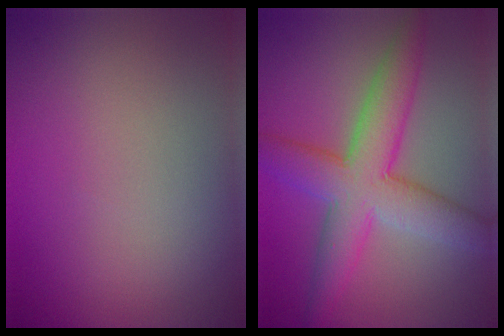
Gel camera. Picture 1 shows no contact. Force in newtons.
{"total": 7.7, "press": 7.7, "slide": 0.1}